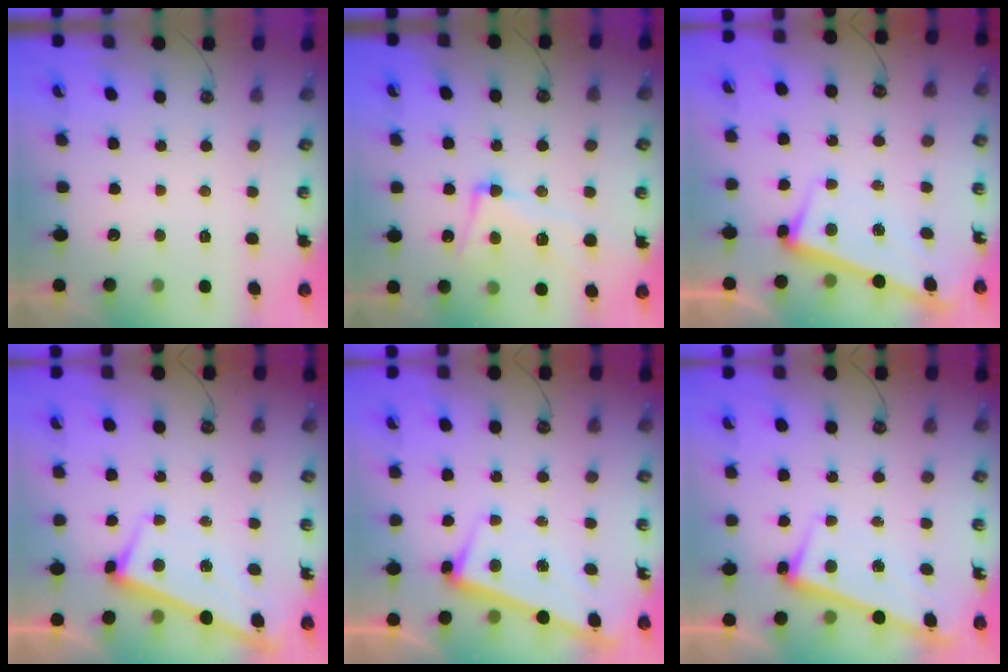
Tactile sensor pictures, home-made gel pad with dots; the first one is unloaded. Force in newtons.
{"total": 5.4, "press": 5.3, "slide": 1.2}
{"total": 2.6, "press": 2.5, "slide": 0.7}
{"total": 2.8, "press": 2.7, "slide": 0.5}
{"total": 2.6, "press": 2.5, "slide": 0.7}
{"total": 2.6, "press": 2.5, "slide": 0.7}